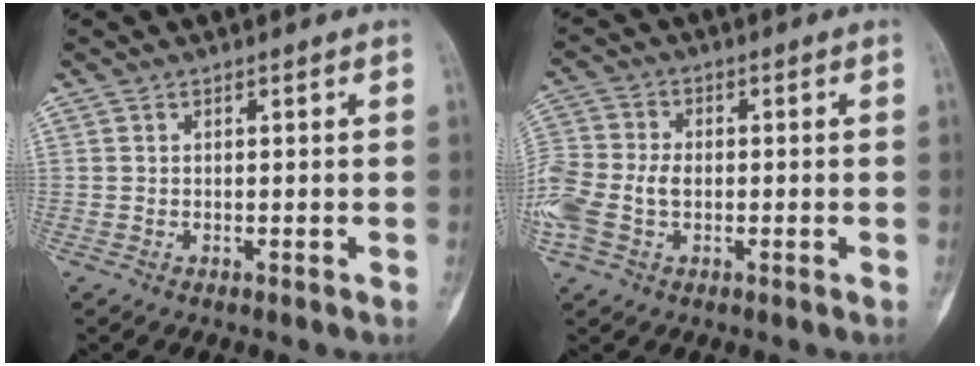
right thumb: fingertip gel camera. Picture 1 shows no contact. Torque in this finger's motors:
{"motor_torque": [0.13, 0.15, 0.83, -0.15, 0.07]}